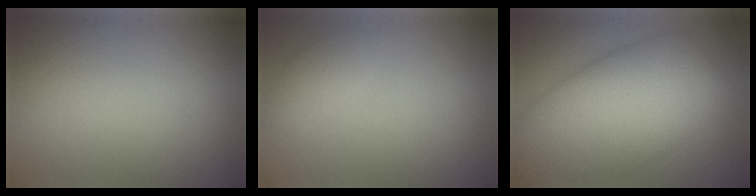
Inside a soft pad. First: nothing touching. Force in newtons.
{"total": 1.3, "press": 1.3, "slide": 0.1}
{"total": 12.9, "press": 12.9, "slide": 0.6}